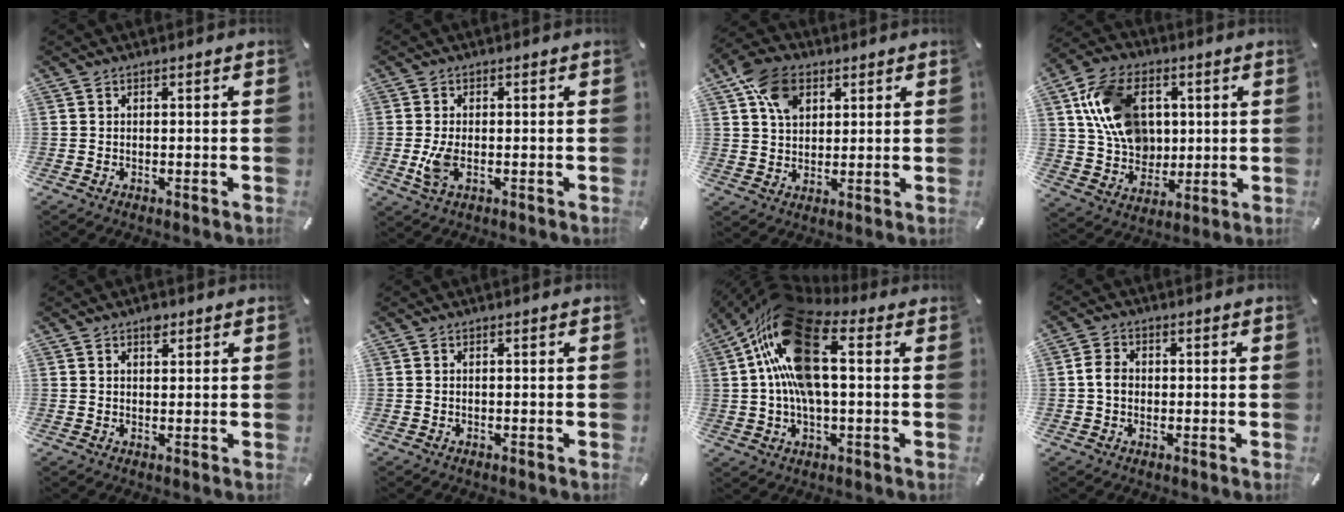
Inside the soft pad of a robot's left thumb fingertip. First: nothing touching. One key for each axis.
{"total": 4.8, "fx": -0.8, "fy": 2.5, "fz": 4.0, "tx": -0.092, "ty": -0.004, "tz": -0.016}
{"total": 10.2, "fx": 4.3, "fy": 7.4, "fz": 5.6, "tx": -0.098, "ty": 0.004, "tz": 0.085}
{"total": 16.1, "fx": 3.9, "fy": 12.5, "fz": 9.3, "tx": -0.197, "ty": 0.013, "tz": 0.078}
{"total": 2.5, "fx": 1.6, "fy": 1.5, "fz": 1.2, "tx": -0.009, "ty": -0.003, "tz": 0.026}
{"total": 0.0}
{"total": 24.1, "fx": 5.5, "fy": 12.5, "fz": 19.9, "tx": -0.381, "ty": -0.002, "tz": 0.097}
{"total": 3.9, "fx": -0.2, "fy": 3.2, "fz": 2.2, "tx": -0.038, "ty": 0.005, "tz": -0.007}